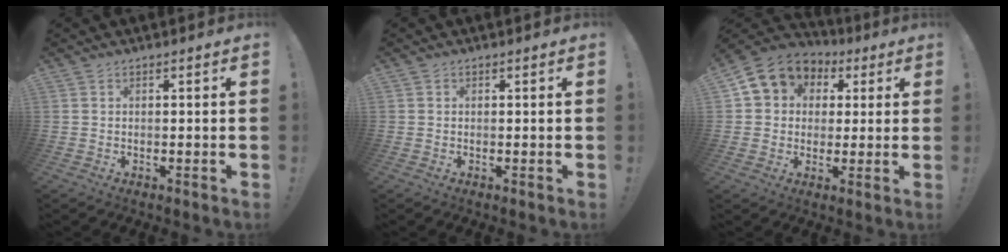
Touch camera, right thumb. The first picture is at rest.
{"total": 0.0}
{"total": 9.6, "force": [3.4, 8.3, 3.4], "torque": [-0.046, -0.016, 0.070]}